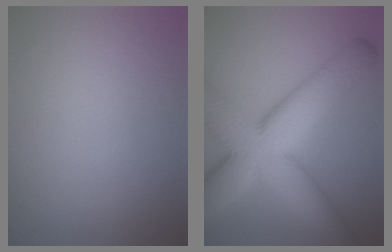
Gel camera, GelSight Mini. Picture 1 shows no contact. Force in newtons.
{"total": 12.1, "press": 12.1, "slide": 0.7}